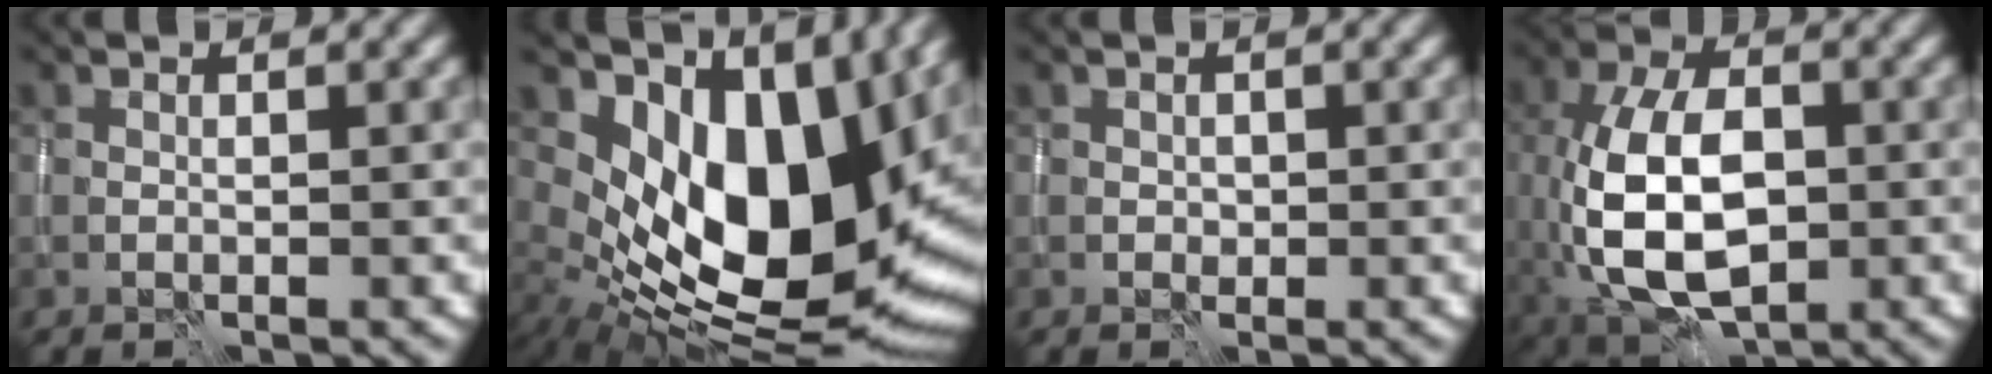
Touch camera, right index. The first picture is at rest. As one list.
[{"total": 14.9, "force": [3.0, 8.5, 12.0], "torque": [-0.178, -0.016, 0.052]}, {"total": 0.6, "force": [-0.1, 0.6, 0.0], "torque": [-0.001, -0.002, 0.003]}, {"total": 11.0, "force": [-1.3, 6.3, 8.8], "torque": [-0.183, -0.007, -0.023]}]